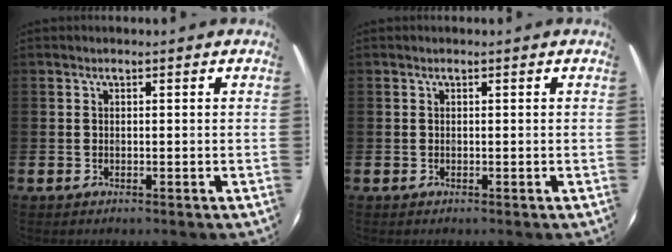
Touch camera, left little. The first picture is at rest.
{"total": 0.0}